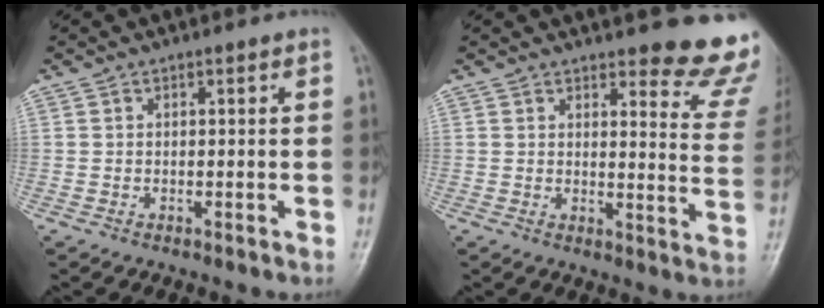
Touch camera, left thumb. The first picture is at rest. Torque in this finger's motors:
{"motor_torque": [0.77, 0.59, 1.45, -1.32, 0.05]}